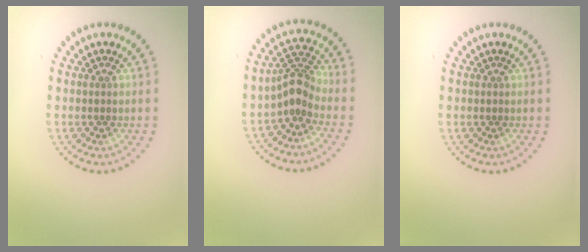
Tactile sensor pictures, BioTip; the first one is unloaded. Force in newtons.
{"total": 2.9, "press": 2.1, "slide": 1.9}
{"total": 0.0}